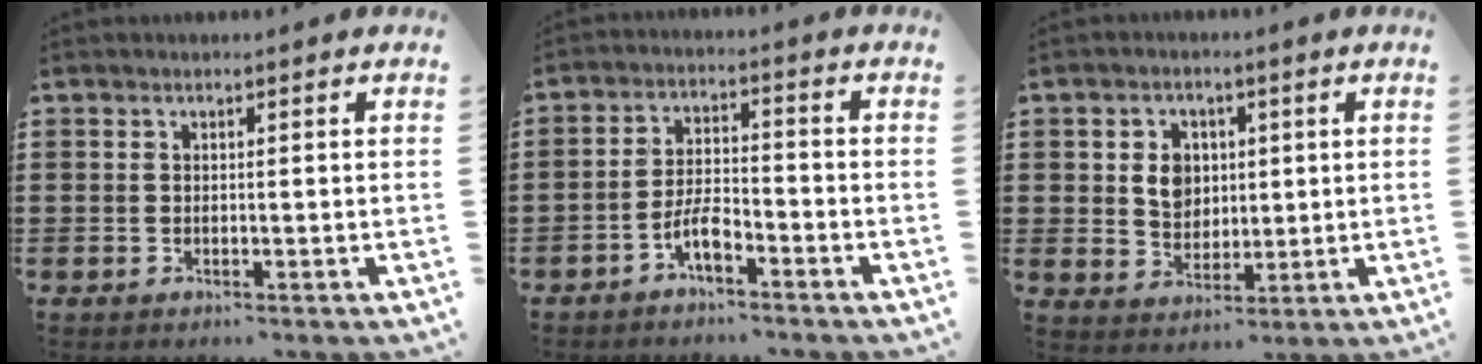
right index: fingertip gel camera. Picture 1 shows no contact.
{"total": 4.6, "force": [-3.0, 1.6, 3.1], "torque": [-0.083, 0.003, -0.065]}
{"total": 5.5, "force": [1.0, 4.6, 2.9], "torque": [-0.065, 0.013, 0.014]}